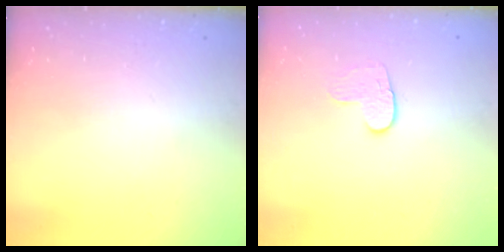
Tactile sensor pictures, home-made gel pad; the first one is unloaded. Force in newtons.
{"total": 7.9, "press": 7.8, "slide": 0.6}